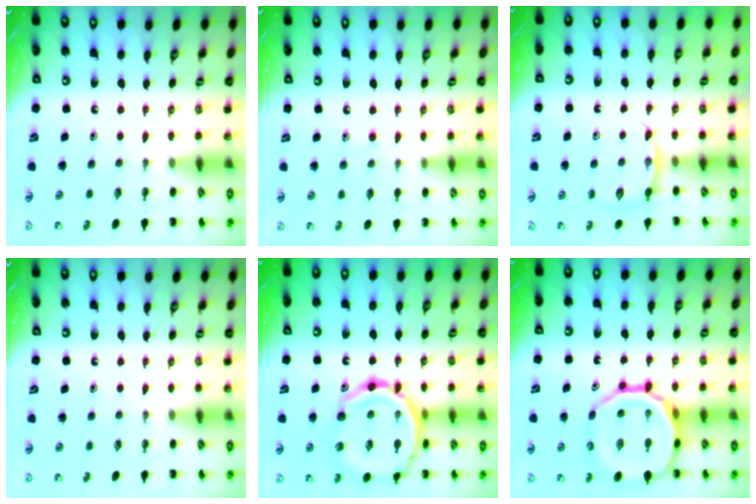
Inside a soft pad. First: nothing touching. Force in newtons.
{"total": 3.7, "press": 3.4, "slide": 1.3}
{"total": 4.0, "press": 3.8, "slide": 1.4}
{"total": 0.0}
{"total": 19.1, "press": 18.8, "slide": 3.1}
{"total": 19.0, "press": 18.7, "slide": 3.5}